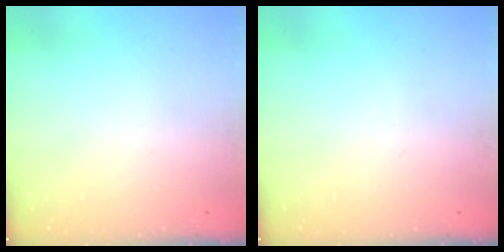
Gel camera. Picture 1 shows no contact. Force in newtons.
{"total": 0.0}